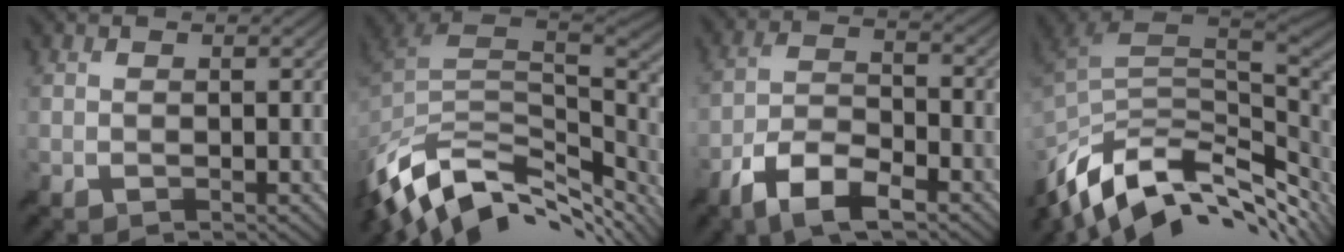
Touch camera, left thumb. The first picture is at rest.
{"total": 13.5, "force": [-7.5, 7.4, 8.4], "torque": [-0.216, -0.021, -0.125]}
{"total": 7.9, "force": [-5.1, 2.5, 5.5], "torque": [-0.104, 0.002, -0.106]}
{"total": 14.0, "force": [-5.3, 7.3, 10.7], "torque": [-0.243, -0.015, -0.088]}